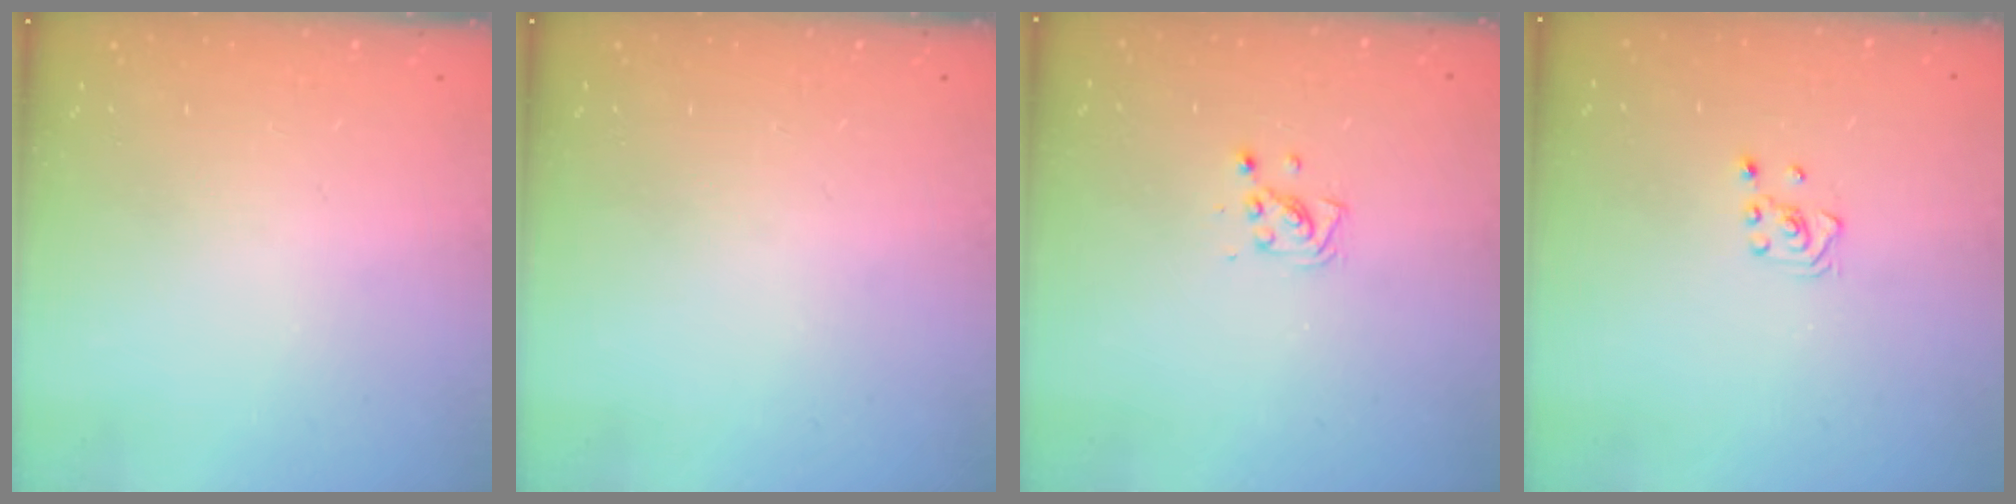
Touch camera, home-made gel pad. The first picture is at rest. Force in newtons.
{"total": 0.0}
{"total": 5.0, "press": 4.7, "slide": 1.7}
{"total": 2.8, "press": 2.6, "slide": 1.0}